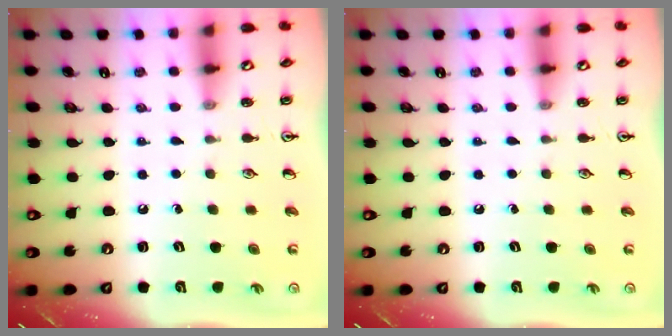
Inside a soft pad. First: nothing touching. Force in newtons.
{"total": 0.0}